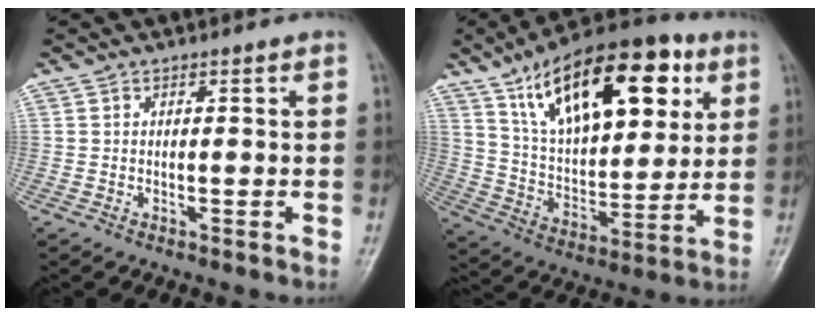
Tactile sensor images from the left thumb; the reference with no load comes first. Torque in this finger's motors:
{"motor_torque": [1.49, 2.10, 1.31, -1.46, 0.44]}